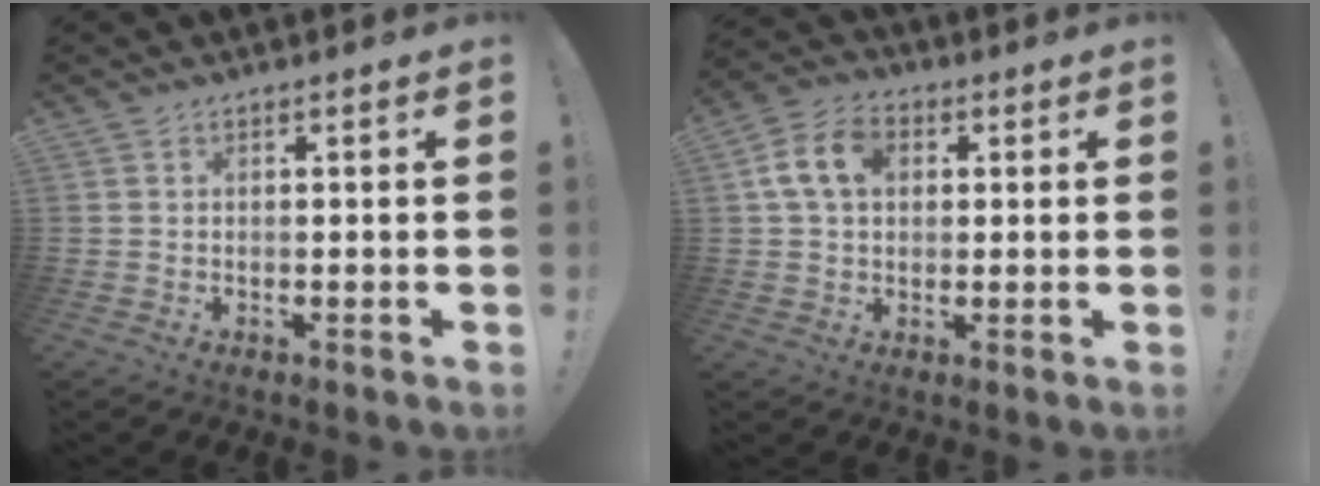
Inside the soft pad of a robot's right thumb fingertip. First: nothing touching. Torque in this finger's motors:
{"motor_torque": [1.25, 1.23, 0.28, 0.04, 0.01]}